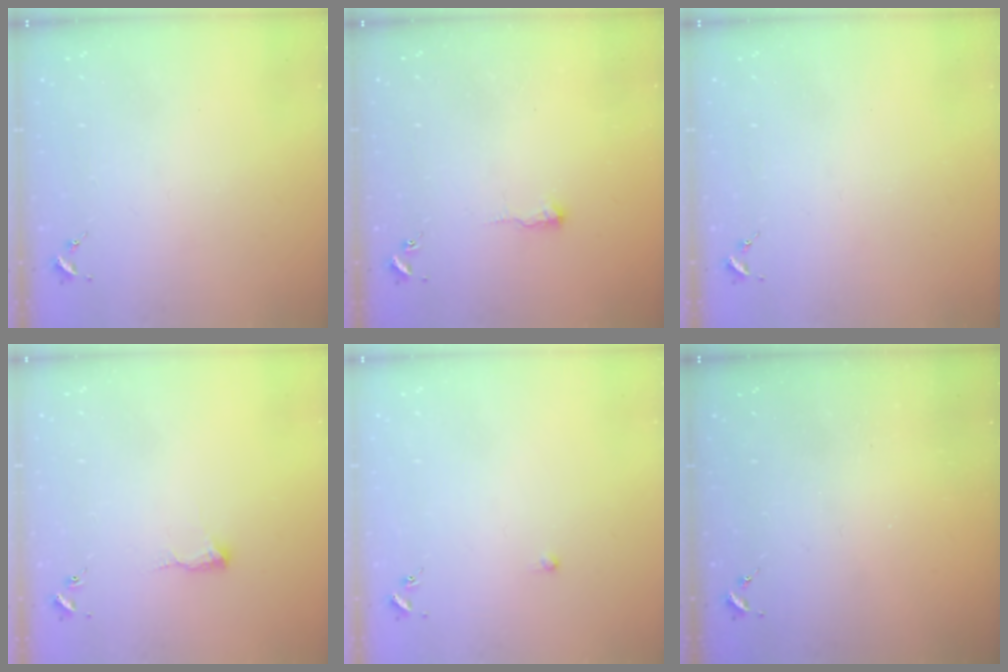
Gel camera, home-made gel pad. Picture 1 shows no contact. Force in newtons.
{"total": 2.9, "press": 2.9, "slide": 0.6}
{"total": 0.0}
{"total": 6.0, "press": 5.9, "slide": 0.8}
{"total": 2.9, "press": 2.8, "slide": 0.6}
{"total": 0.0}